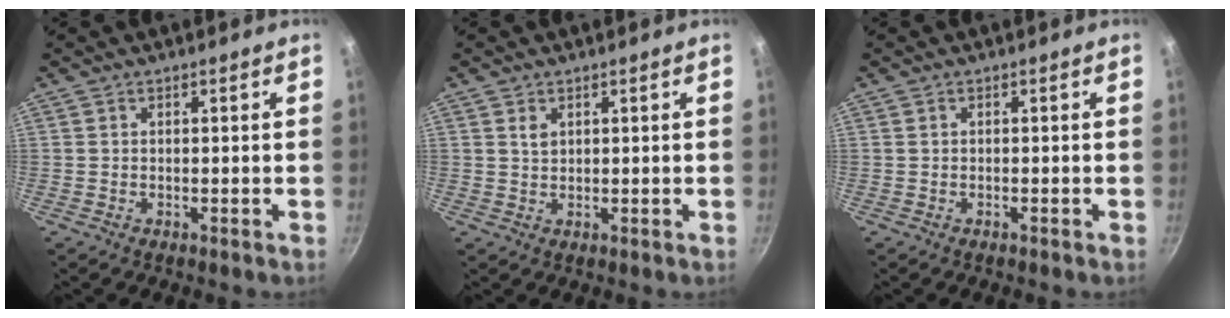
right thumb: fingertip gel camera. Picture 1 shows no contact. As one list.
[{"total": 1.8, "force": [0.9, 1.1, 1.0], "torque": [-0.017, -0.002, 0.019]}, {"total": 0.0}]